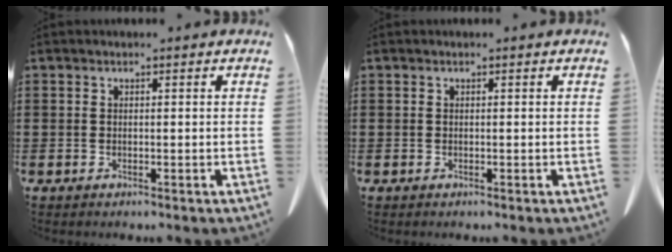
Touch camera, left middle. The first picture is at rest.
{"total": 0.0}